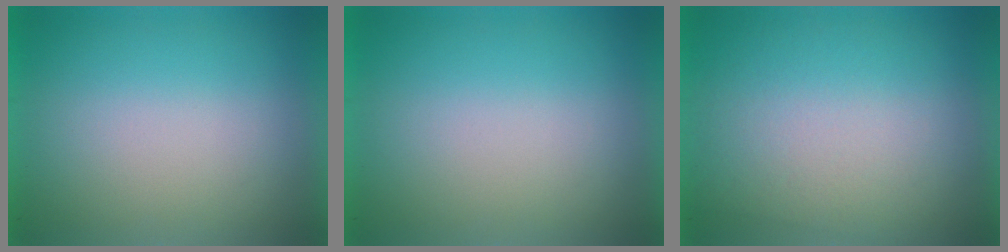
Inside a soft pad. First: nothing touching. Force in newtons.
{"total": 0.0}
{"total": 2.6}